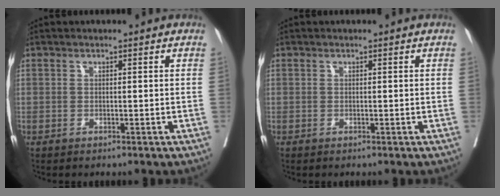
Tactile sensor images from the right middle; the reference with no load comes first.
{"total": 0.0}